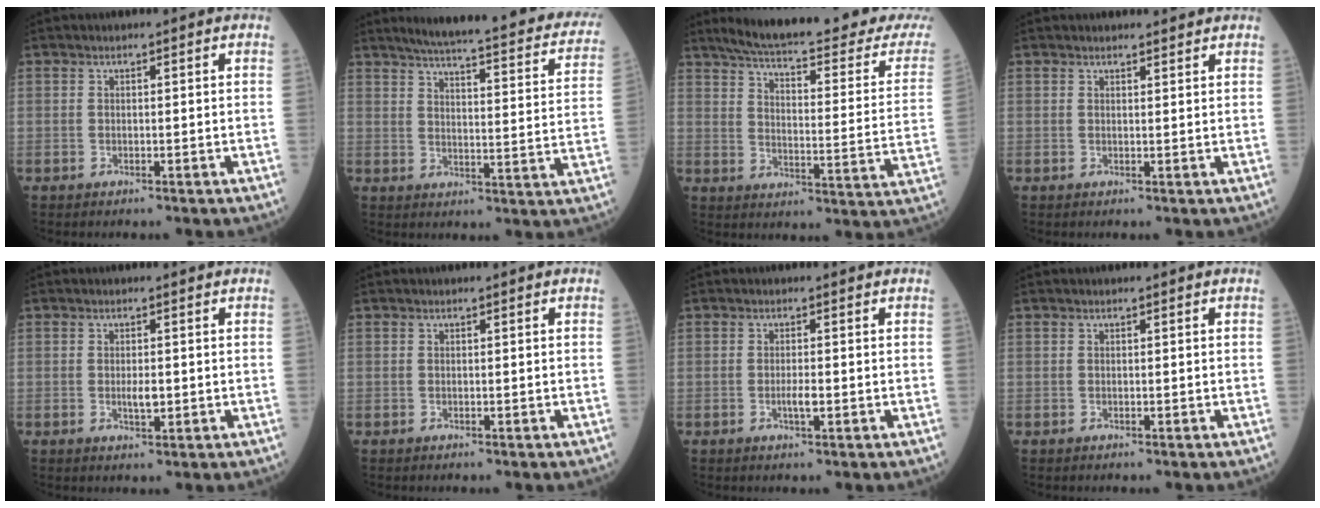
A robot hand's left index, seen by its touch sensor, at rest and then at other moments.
{"total": 27.1, "force": [23.3, 4.2, 13.0], "torque": [-0.178, -0.037, 0.275]}
{"total": 26.8, "force": [24.0, 2.2, 11.8], "torque": [-0.173, -0.065, 0.301]}
{"total": 2.1, "force": [2.0, 0.5, 0.0], "torque": [-0.004, 0.005, 0.031]}
{"total": 2.2, "force": [0.0, 1.0, 2.0], "torque": [-0.038, -0.001, 0.003]}
{"total": 0.0}
{"total": 1.7, "force": [-0.2, 0.5, 1.6], "torque": [-0.031, -0.001, -0.002]}
{"total": 0.0}